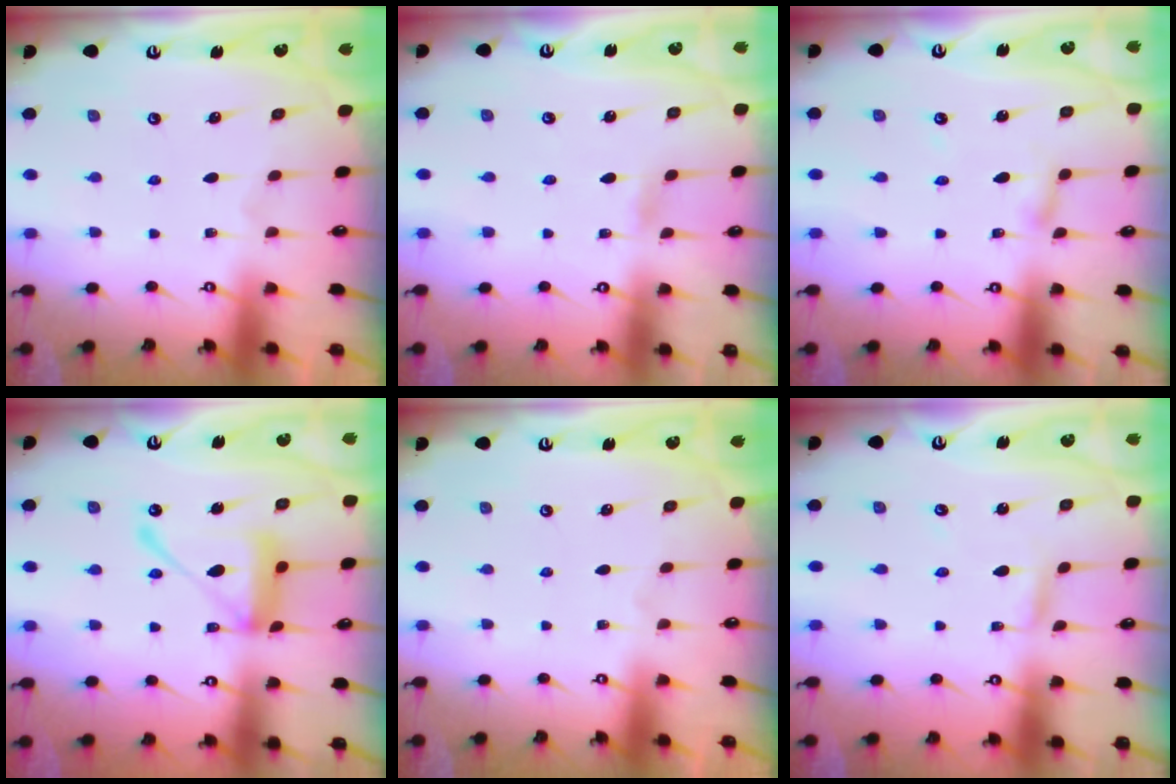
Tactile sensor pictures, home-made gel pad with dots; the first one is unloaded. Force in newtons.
{"total": 1.2, "press": 1.1, "slide": 0.2}
{"total": 2.4, "press": 2.4, "slide": 0.2}
{"total": 13.8, "press": 13.7, "slide": 1.4}
{"total": 0.0}
{"total": 2.6, "press": 2.6, "slide": 0.1}